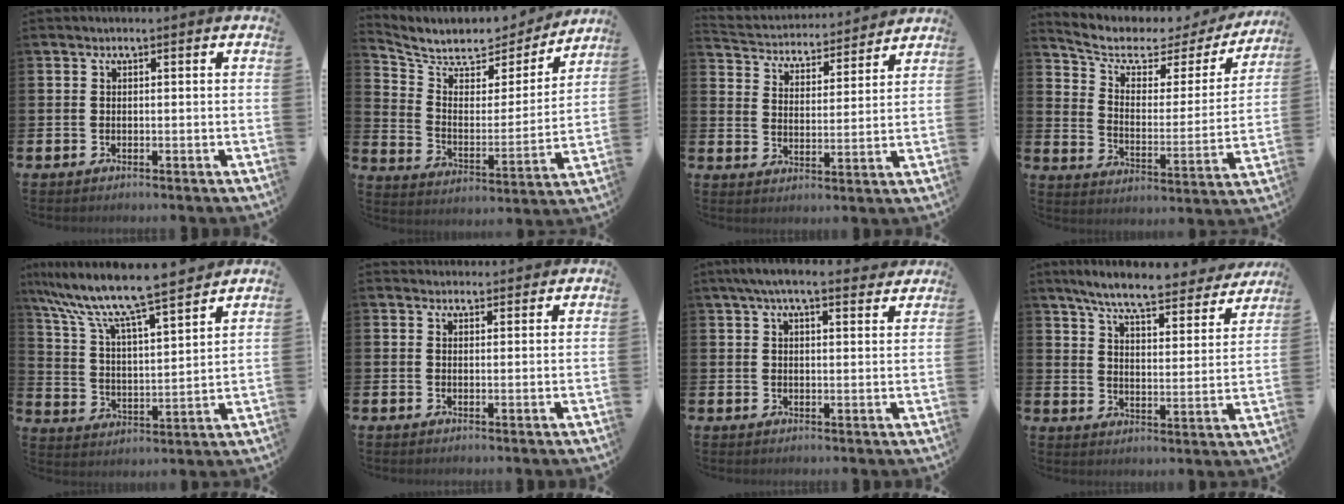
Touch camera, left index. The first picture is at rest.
{"total": 7.3, "force": [6.5, 3.0, 1.5], "torque": [-0.070, -0.055, 0.110]}
{"total": 4.1, "force": [3.9, 1.2, -0.1], "torque": [-0.022, -0.041, 0.061]}
{"total": 5.9, "force": [4.5, 2.8, 2.5], "torque": [-0.075, -0.032, 0.068]}
{"total": 10.4, "force": [9.3, 0.8, 4.6], "torque": [-0.125, -0.060, 0.156]}
{"total": 2.1, "force": [2.0, 0.6, -0.1], "torque": [0.015, -0.011, 0.034]}
{"total": 5.6, "force": [4.9, 0.9, 2.6], "torque": [-0.046, -0.016, 0.086]}
{"total": 7.6, "force": [6.9, 0.7, 3.0], "torque": [-0.077, -0.046, 0.115]}